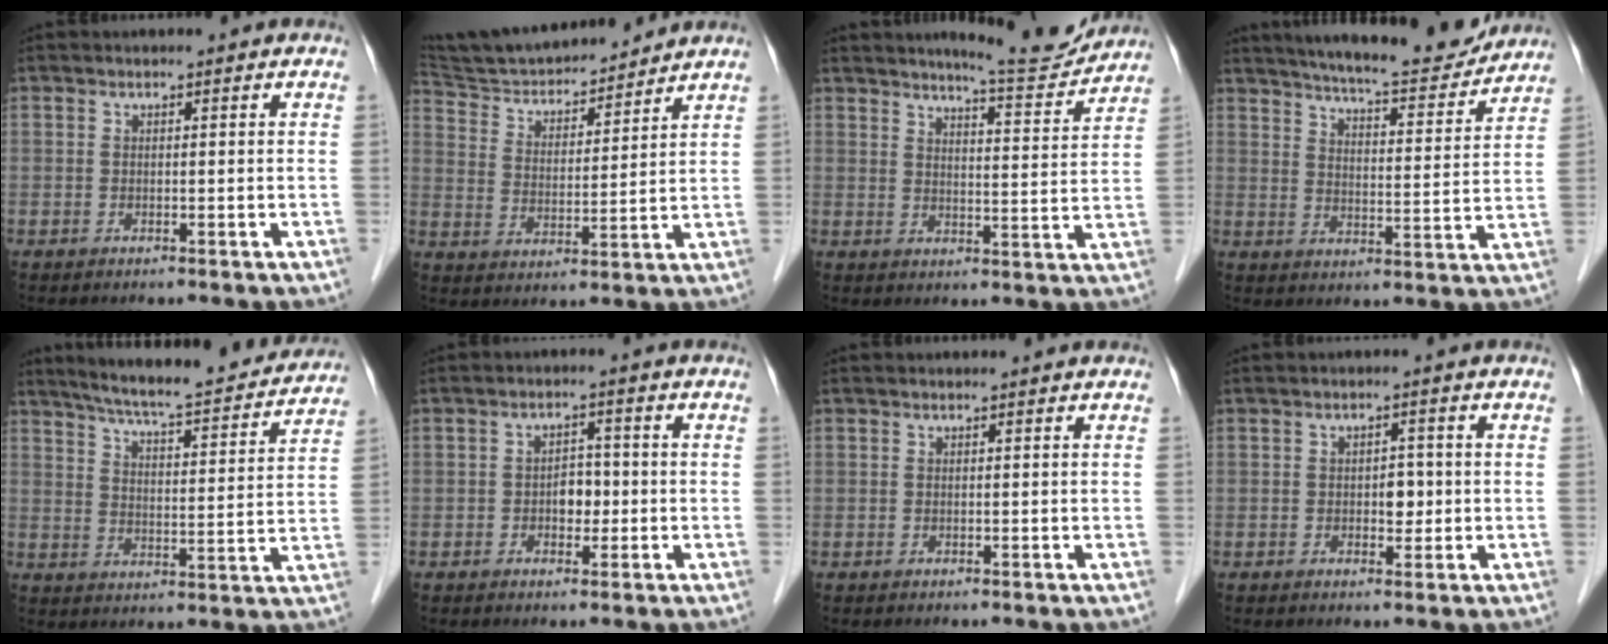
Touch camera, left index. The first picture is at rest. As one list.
[{"total": 15.4, "force": [14.5, 2.5, 4.5], "torque": [-0.078, 0.016, 0.246]}, {"total": 8.7, "force": [8.5, 0.2, 2.1], "torque": [-0.037, -0.017, 0.112]}, {"total": 15.6, "force": [14.4, 2.0, 5.8], "torque": [-0.087, -0.010, 0.198]}, {"total": 19.4, "force": [17.7, 2.1, 7.7], "torque": [-0.118, -0.007, 0.239]}, {"total": 3.1, "force": [-0.6, 2.0, 2.2], "torque": [-0.031, 0.007, -0.011]}, {"total": 0.5, "force": [0.5, 0.0, 0.1], "torque": [-0.004, 0.003, 0.005]}, {"total": 2.4, "force": [-0.2, 1.6, 1.8], "torque": [-0.023, 0.003, 0.000]}]